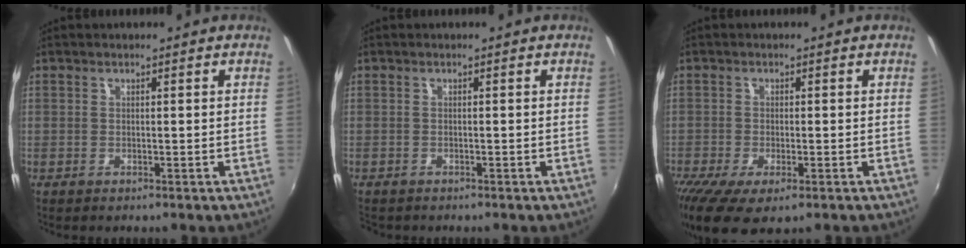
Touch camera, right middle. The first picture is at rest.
{"total": 1.1, "force": [-1.0, 0.5, 0.2], "torque": [-0.009, -0.003, -0.015]}
{"total": 9.8, "force": [-5.6, 3.3, 7.3], "torque": [-0.163, -0.047, -0.093]}